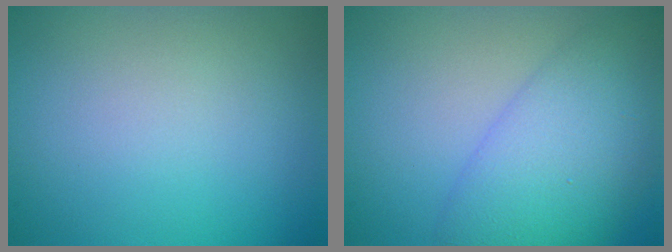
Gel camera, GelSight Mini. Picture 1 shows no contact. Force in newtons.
{"total": 8.2, "press": 8.2, "slide": 0.3}